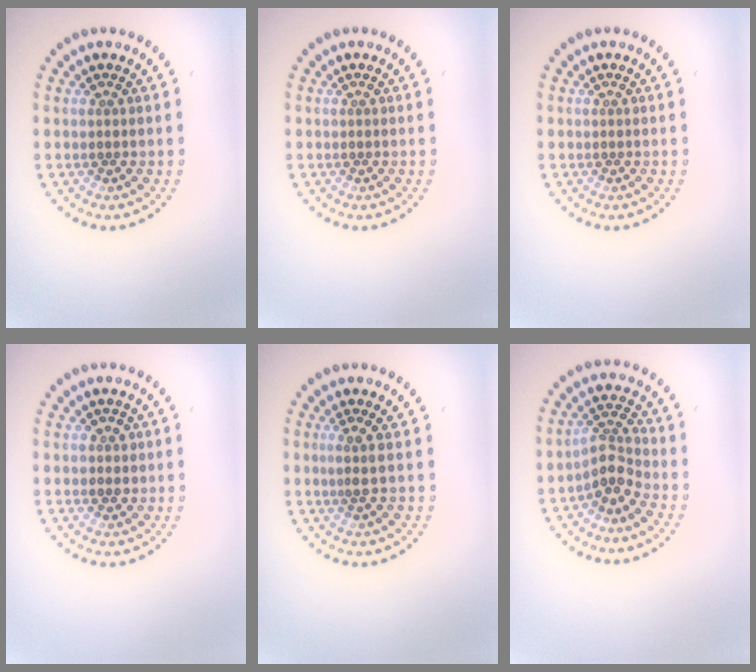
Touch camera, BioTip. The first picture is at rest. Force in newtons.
{"total": 0.0}
{"total": 0.0}
{"total": 1.6, "press": 1.5, "slide": 0.5}
{"total": 1.6, "press": 1.2, "slide": 1.1}
{"total": 2.8, "press": 2.2, "slide": 1.7}